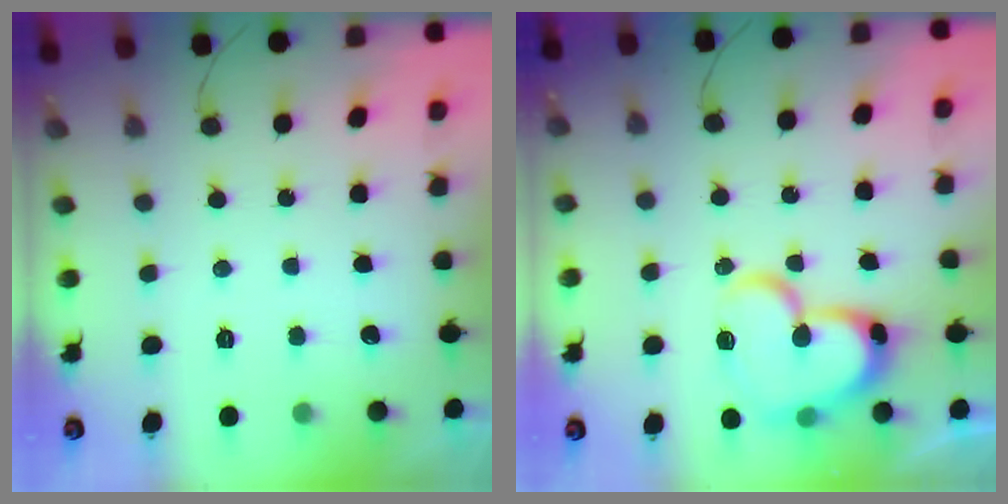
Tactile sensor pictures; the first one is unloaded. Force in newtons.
{"total": 18.2, "press": 18.1, "slide": 2.1}